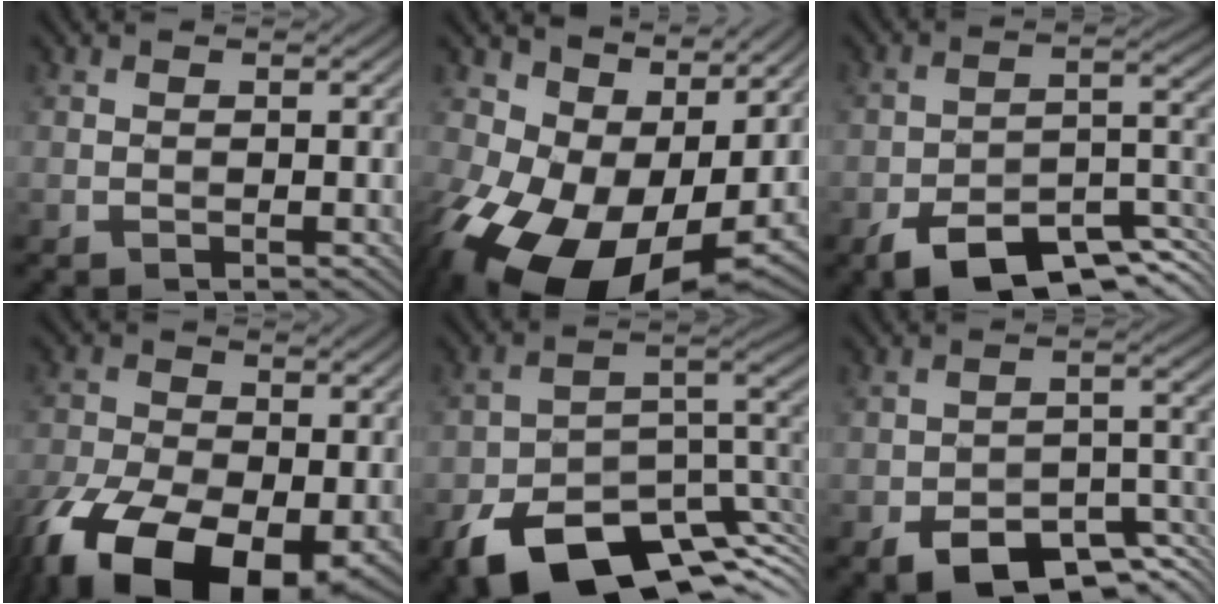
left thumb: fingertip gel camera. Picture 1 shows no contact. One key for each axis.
{"total": 16.2, "fx": -0.3, "fy": 11.1, "fz": 11.8, "tx": -0.223, "ty": -0.035, "tz": 0.024}
{"total": 11.1, "fx": -7.5, "fy": 4.3, "fz": 6.9, "tx": -0.100, "ty": -0.006, "tz": -0.133}
{"total": 17.3, "fx": -8.2, "fy": 9.2, "fz": 12.1, "tx": -0.263, "ty": -0.043, "tz": -0.132}
{"total": 14.6, "fx": -9.0, "fy": 7.4, "fz": 8.9, "tx": -0.163, "ty": -0.032, "tz": -0.141}
{"total": 8.1, "fx": -5.2, "fy": 3.7, "fz": 5.0, "tx": -0.074, "ty": -0.003, "tz": -0.090}